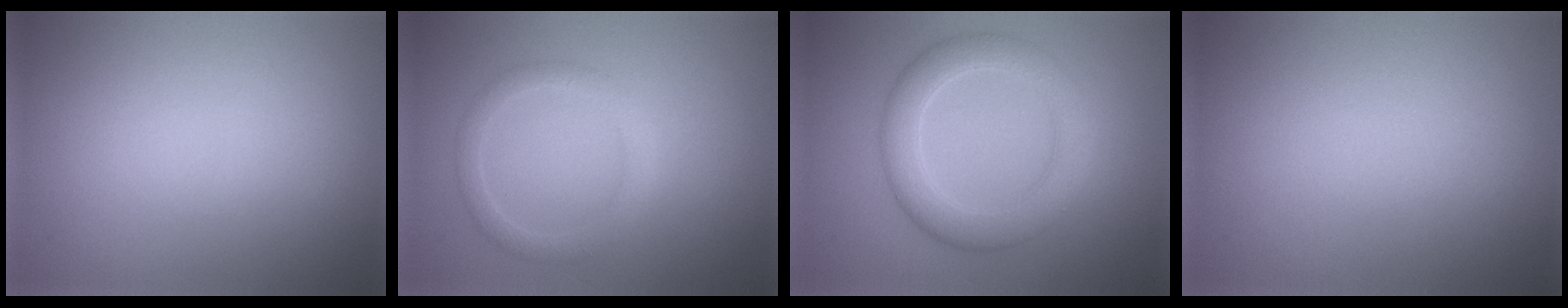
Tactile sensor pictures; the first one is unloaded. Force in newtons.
{"total": 2.1, "press": 2.1, "slide": 0.1}
{"total": 4.6, "press": 4.6, "slide": 0.4}
{"total": 0.0}